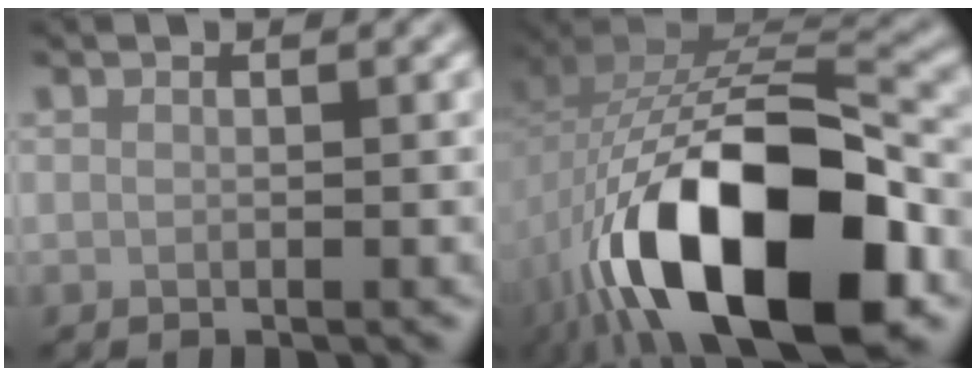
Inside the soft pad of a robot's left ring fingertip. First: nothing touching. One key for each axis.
{"total": 17.6, "fx": -7.2, "fy": 8.4, "fz": 13.6, "tx": -0.234, "ty": -0.023, "tz": -0.112}